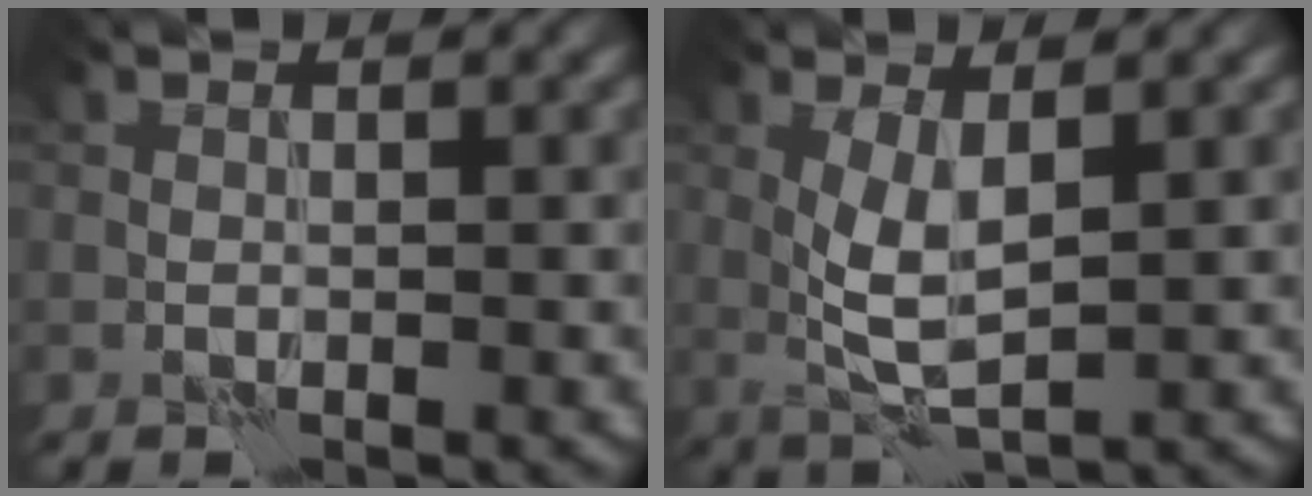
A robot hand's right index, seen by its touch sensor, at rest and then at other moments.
{"total": 3.8, "force": [1.1, 1.1, 3.4], "torque": [-0.071, -0.004, 0.026]}